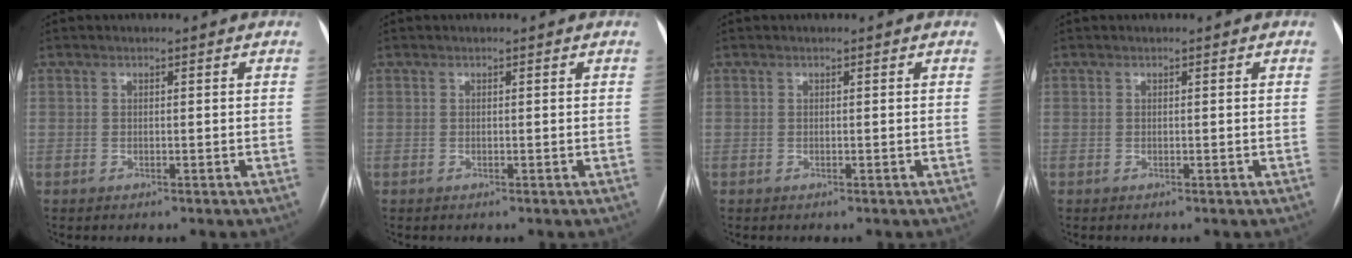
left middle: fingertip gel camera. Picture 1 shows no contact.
{"total": 0.0}
{"total": 0.0}
{"total": 0.0}